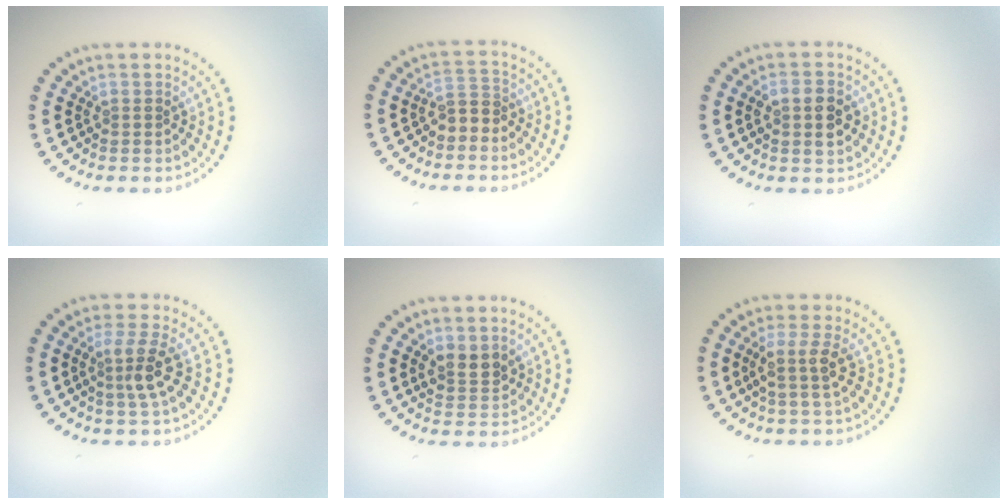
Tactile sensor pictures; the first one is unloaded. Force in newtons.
{"total": 2.0, "press": 1.8, "slide": 0.9}
{"total": 2.8, "press": 2.8, "slide": 0.4}
{"total": 2.9, "press": 2.4, "slide": 1.6}
{"total": 2.4, "press": 2.3, "slide": 0.9}
{"total": 2.2, "press": 1.9, "slide": 1.2}